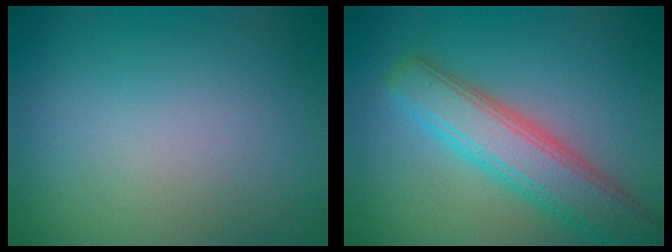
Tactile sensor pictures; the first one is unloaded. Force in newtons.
{"total": 6.4, "press": 6.4, "slide": 0.3}